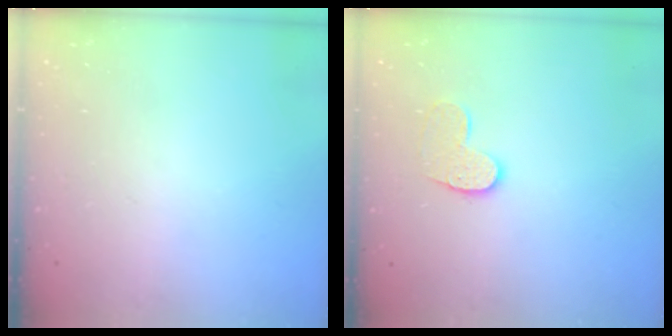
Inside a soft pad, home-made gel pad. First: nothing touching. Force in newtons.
{"total": 8.3, "press": 8.3, "slide": 0.4}